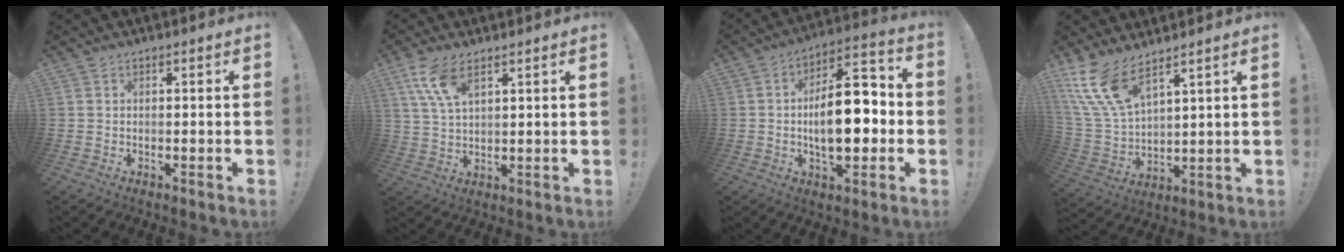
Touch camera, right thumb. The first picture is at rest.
{"total": 8.9, "force": [5.2, 3.7, 6.2], "torque": [-0.130, -0.015, 0.098]}
{"total": 17.1, "force": [-1.8, 8.5, 14.8], "torque": [-0.231, 0.009, -0.033]}
{"total": 12.4, "force": [9.0, 4.2, 7.4], "torque": [-0.170, -0.054, 0.174]}